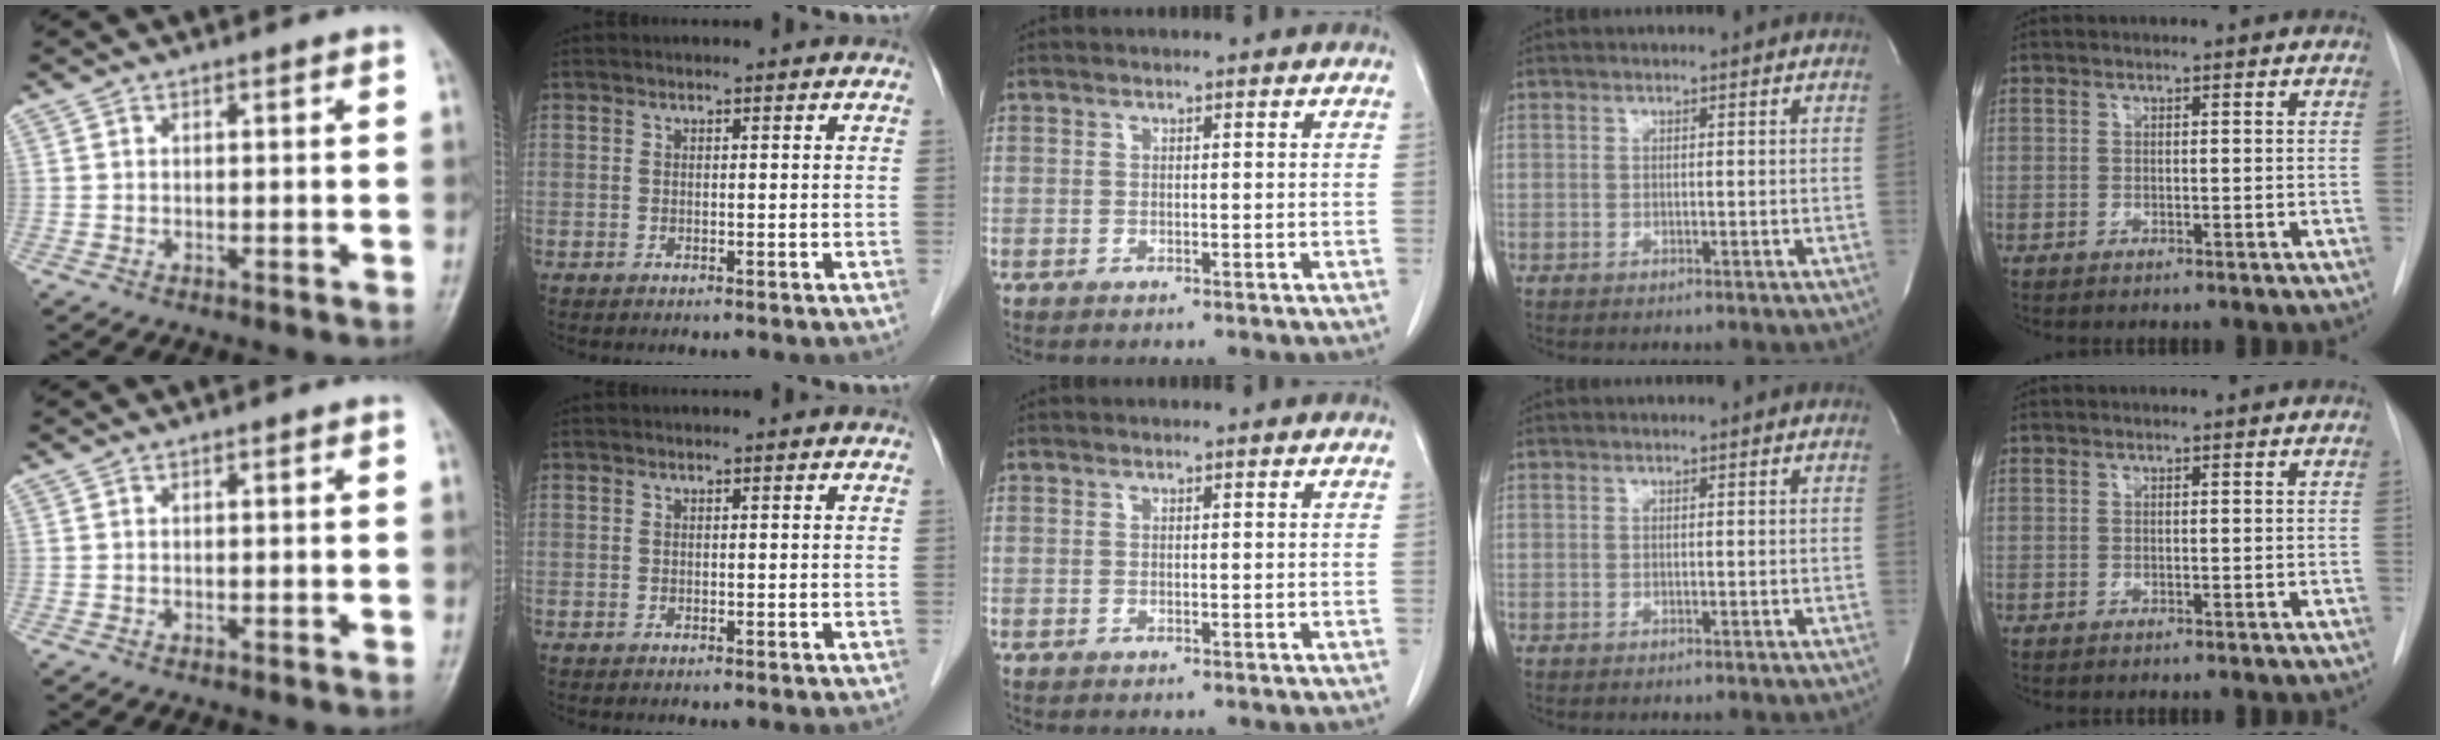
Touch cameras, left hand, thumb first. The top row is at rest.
{}